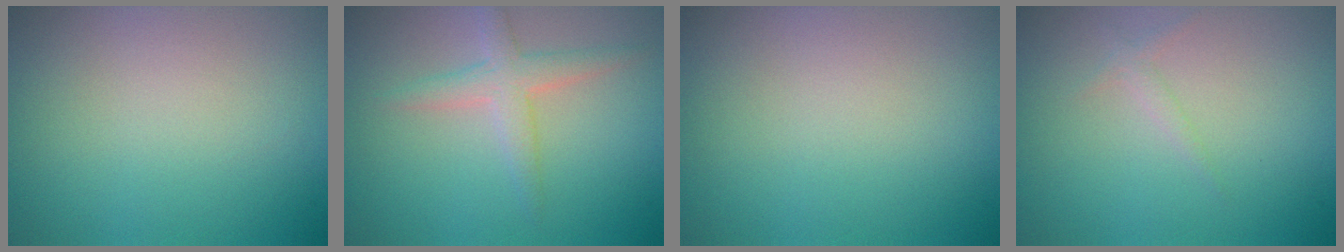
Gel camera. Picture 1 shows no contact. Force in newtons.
{"total": 2.5, "press": 2.5, "slide": 0.1}
{"total": 0.0}
{"total": 0.8, "press": 0.8, "slide": 0.1}